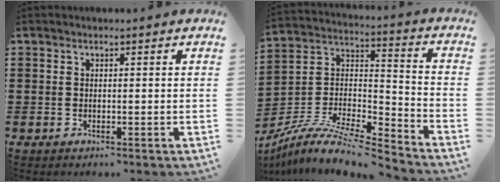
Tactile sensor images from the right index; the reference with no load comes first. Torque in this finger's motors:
{"motor_torque": [1.01, 1.04, -0.60, -0.02]}